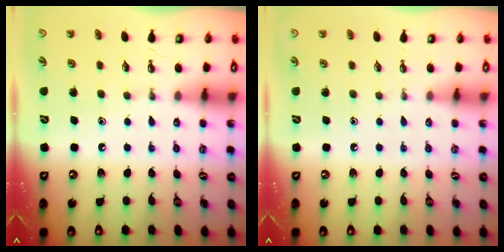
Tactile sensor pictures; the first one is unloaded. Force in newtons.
{"total": 0.0}